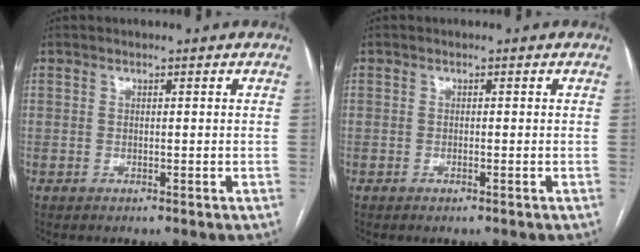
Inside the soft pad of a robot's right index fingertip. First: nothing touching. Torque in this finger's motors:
{"motor_torque": [0.37, -0.08, 0.04, 0.00]}